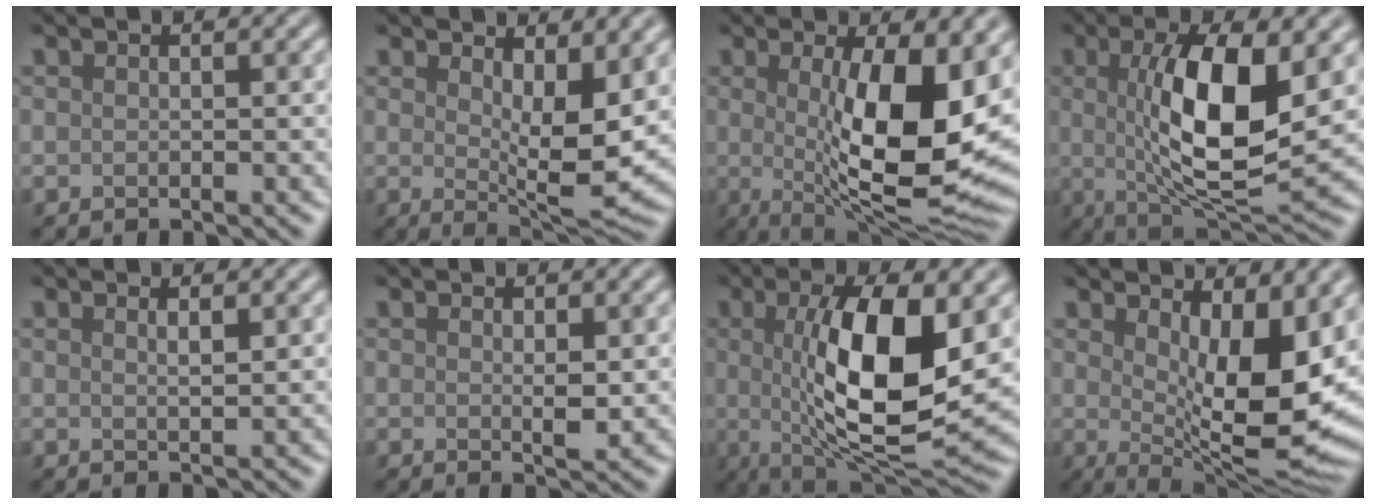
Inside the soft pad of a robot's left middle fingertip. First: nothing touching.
{"total": 6.3, "force": [1.5, 2.2, 5.7], "torque": [-0.091, -0.018, 0.031]}
{"total": 12.9, "force": [0.4, 3.9, 12.2], "torque": [-0.176, -0.017, 0.008]}
{"total": 10.4, "force": [1.2, 3.3, 9.8], "torque": [-0.161, -0.009, 0.024]}
{"total": 1.1, "force": [0.7, 0.3, 0.8], "torque": [-0.007, 0.001, 0.009]}
{"total": 1.3, "force": [0.3, 0.4, 1.3], "torque": [-0.021, -0.004, 0.004]}
{"total": 11.7, "force": [1.0, 3.8, 11.0], "torque": [-0.184, -0.009, 0.020]}
{"total": 11.0, "force": [2.0, 4.0, 10.0], "torque": [-0.143, -0.023, 0.035]}